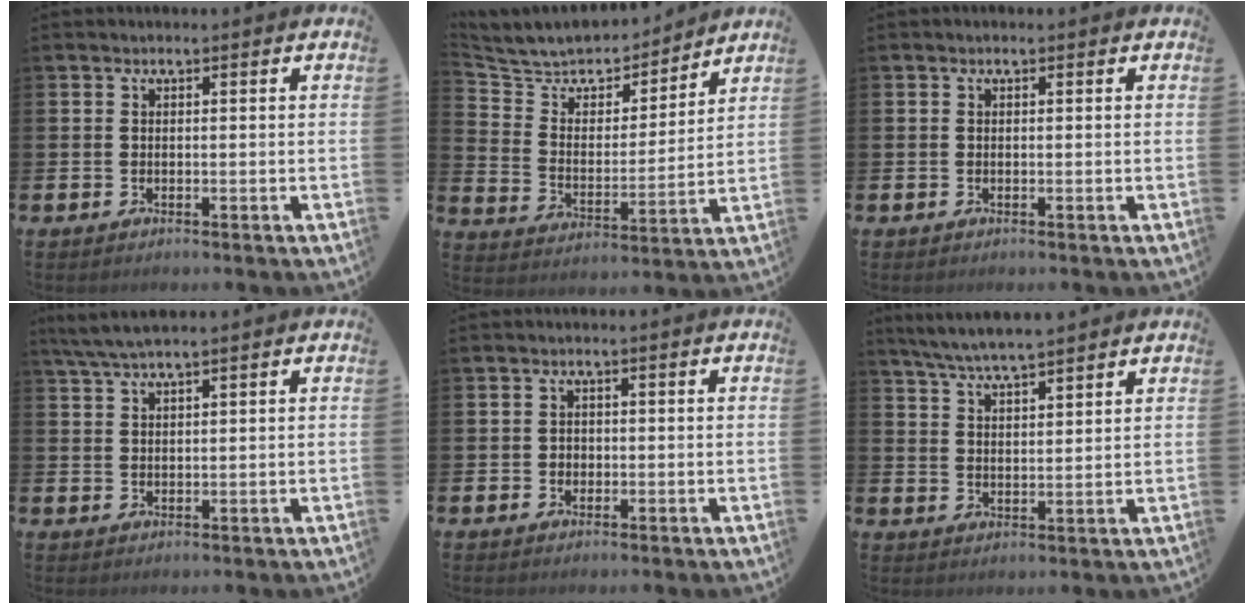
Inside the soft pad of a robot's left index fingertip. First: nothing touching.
{"total": 7.7, "force": [7.2, 2.6, 1.0], "torque": [-0.064, -0.055, 0.125]}
{"total": 0.0}
{"total": 3.3, "force": [2.8, 0.2, 1.7], "torque": [-0.047, 0.000, 0.053]}
{"total": 1.3, "force": [-0.2, 1.2, 0.3], "torque": [-0.001, 0.004, -0.008]}
{"total": 5.7, "force": [5.5, 0.2, 1.5], "torque": [-0.052, -0.019, 0.101]}